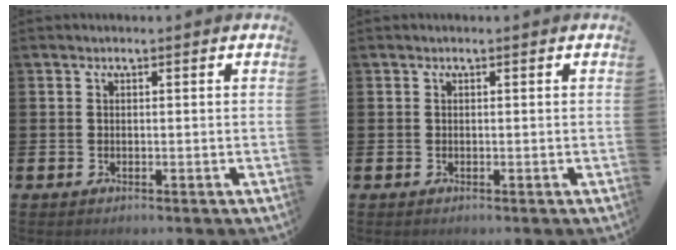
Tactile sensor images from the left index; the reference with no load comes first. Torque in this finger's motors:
{"motor_torque": [0.00, 0.00, 0.00, 0.00]}